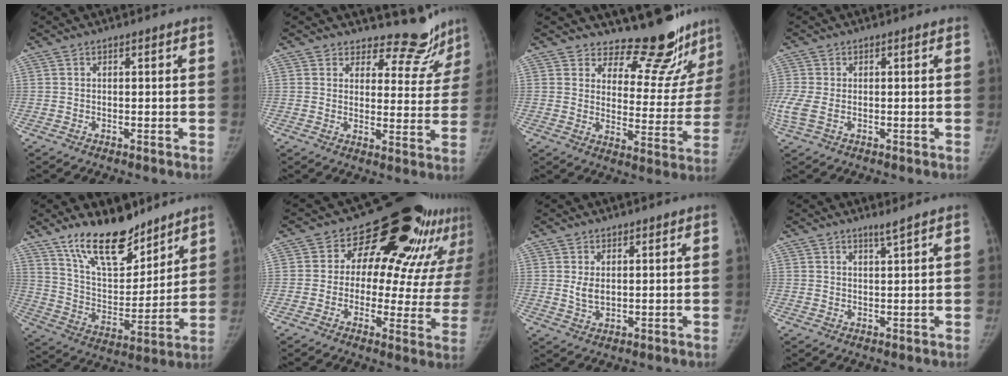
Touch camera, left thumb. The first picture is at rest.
{"total": 10.4, "force": [9.7, 3.7, 0.4], "torque": [0.048, -0.086, 0.103]}
{"total": 15.1, "force": [14.0, 5.0, 2.8], "torque": [0.026, -0.134, 0.169]}
{"total": 4.9, "force": [-1.0, 2.9, 3.9], "torque": [-0.117, 0.000, -0.015]}
{"total": 17.1, "force": [12.9, 7.1, 8.8], "torque": [-0.099, -0.084, 0.230]}
{"total": 24.6, "force": [12.3, 12.4, 17.2], "torque": [-0.204, -0.016, 0.157]}
{"total": 3.0, "force": [1.1, 2.1, 1.9], "torque": [-0.024, -0.012, 0.025]}
{"total": 1.5, "force": [1.3, -0.5, 0.6], "torque": [-0.004, -0.017, 0.021]}